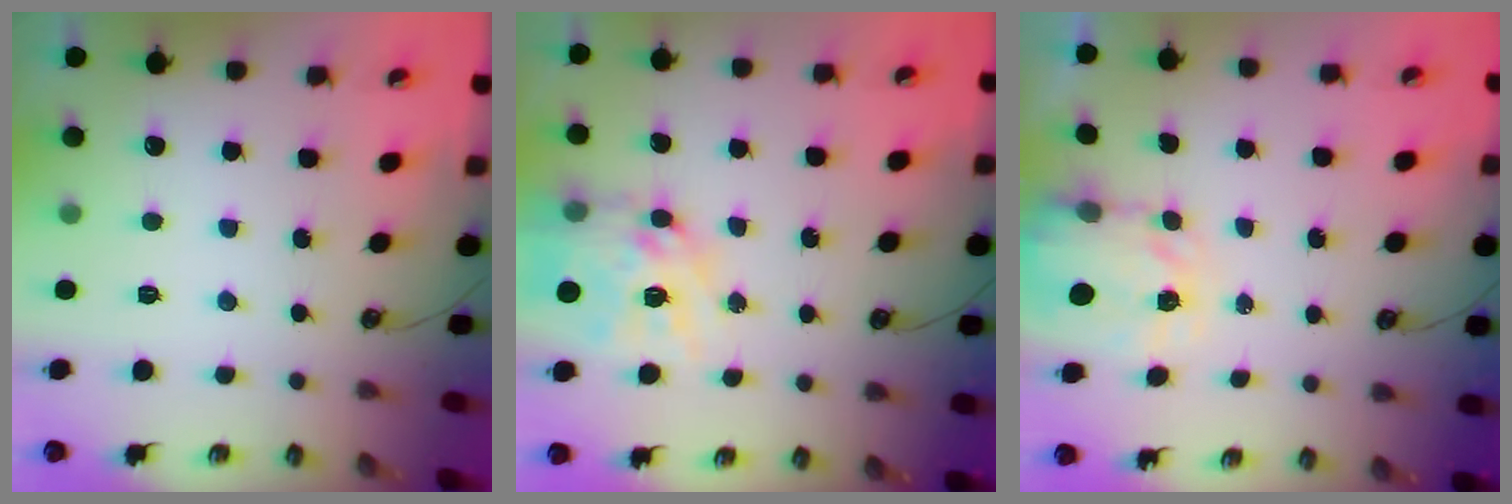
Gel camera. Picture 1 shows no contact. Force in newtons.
{"total": 15.2, "press": 15.2, "slide": 1.3}
{"total": 3.3, "press": 3.3, "slide": 0.4}